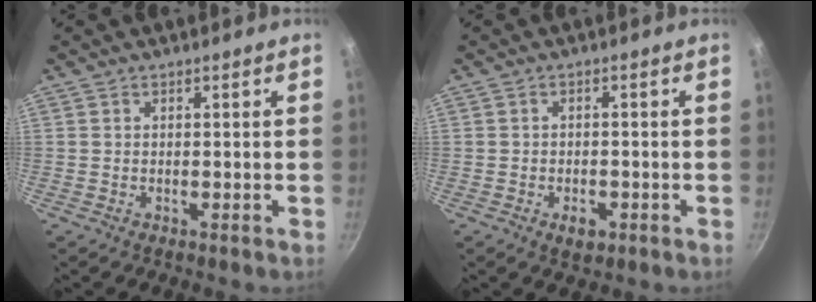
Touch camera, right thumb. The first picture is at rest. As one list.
[{"total": 3.4, "force": [-1.5, 2.1, 2.2], "torque": [-0.029, 0.010, -0.019]}]